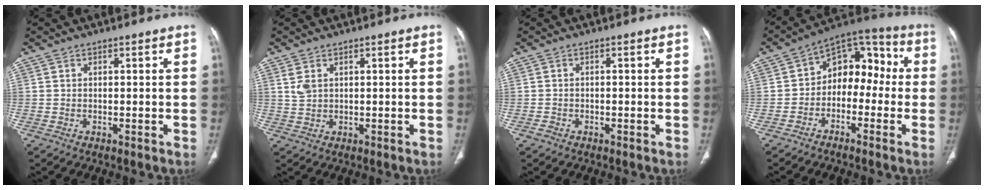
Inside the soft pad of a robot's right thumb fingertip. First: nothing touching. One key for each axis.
{"total": 2.6, "fx": 1.1, "fy": 1.5, "fz": 1.7, "tx": -0.039, "ty": 0.004, "tz": 0.033}
{"total": 0.9, "fx": -0.6, "fy": 0.6, "fz": 0.3, "tx": -0.008, "ty": 0.004, "tz": -0.013}
{"total": 11.5, "fx": -1.4, "fy": 8.2, "fz": 8.0, "tx": -0.068, "ty": 0.052, "tz": -0.042}